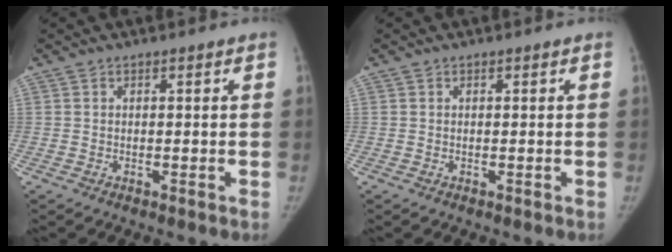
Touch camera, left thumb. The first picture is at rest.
{"total": 0.0}